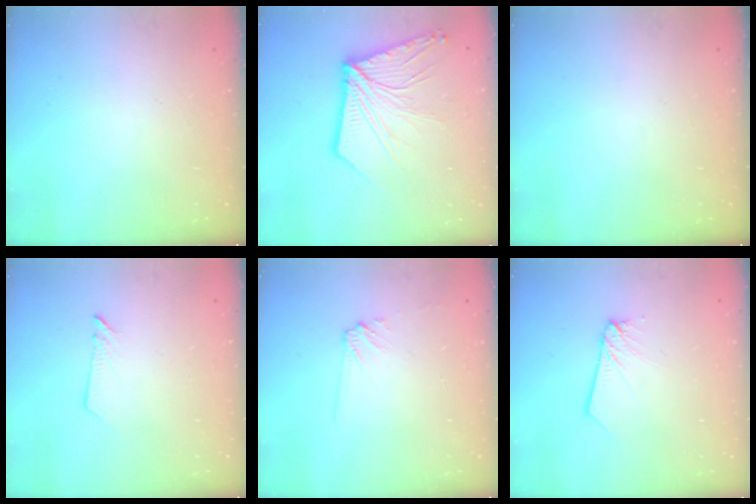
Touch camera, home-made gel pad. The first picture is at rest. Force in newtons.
{"total": 15.9, "press": 15.9, "slide": 1.3}
{"total": 0.0}
{"total": 2.9, "press": 2.9, "slide": 0.3}
{"total": 4.7, "press": 4.7, "slide": 0.6}
{"total": 2.2, "press": 2.2, "slide": 0.2}